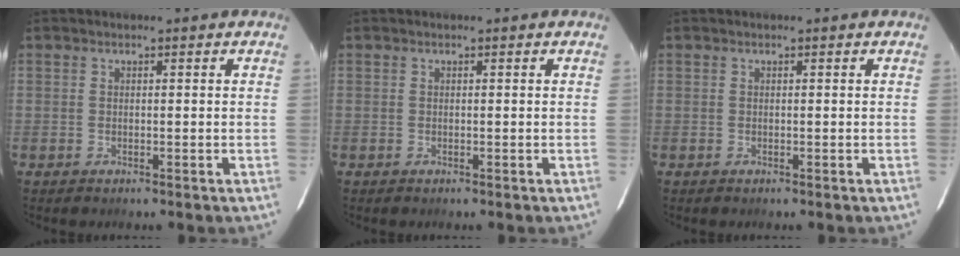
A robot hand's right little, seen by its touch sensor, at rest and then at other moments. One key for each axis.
{"total": 0.0}
{"total": 0.0}